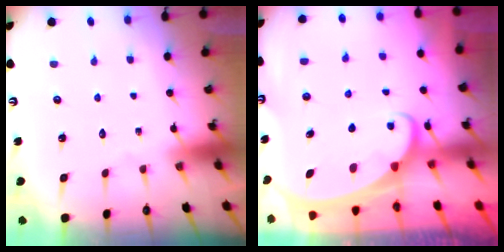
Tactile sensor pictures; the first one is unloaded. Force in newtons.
{"total": 2.0, "press": 2.0, "slide": 0.2}